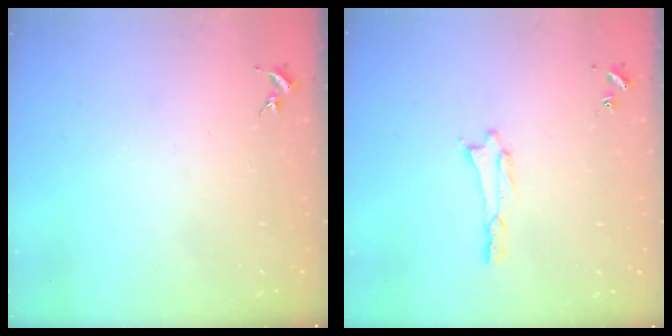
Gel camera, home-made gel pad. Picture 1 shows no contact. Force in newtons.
{"total": 0.7, "press": 0.7, "slide": 0.1}